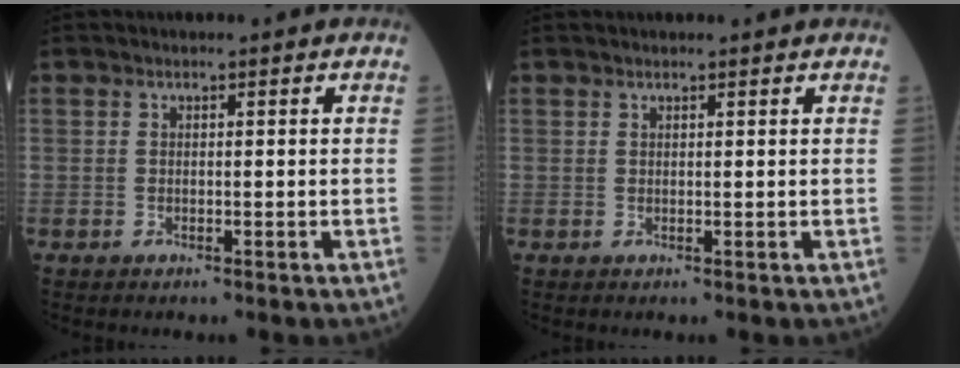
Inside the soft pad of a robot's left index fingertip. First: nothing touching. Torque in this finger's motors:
{"motor_torque": [0.30, -0.78, 0.00, 0.00]}